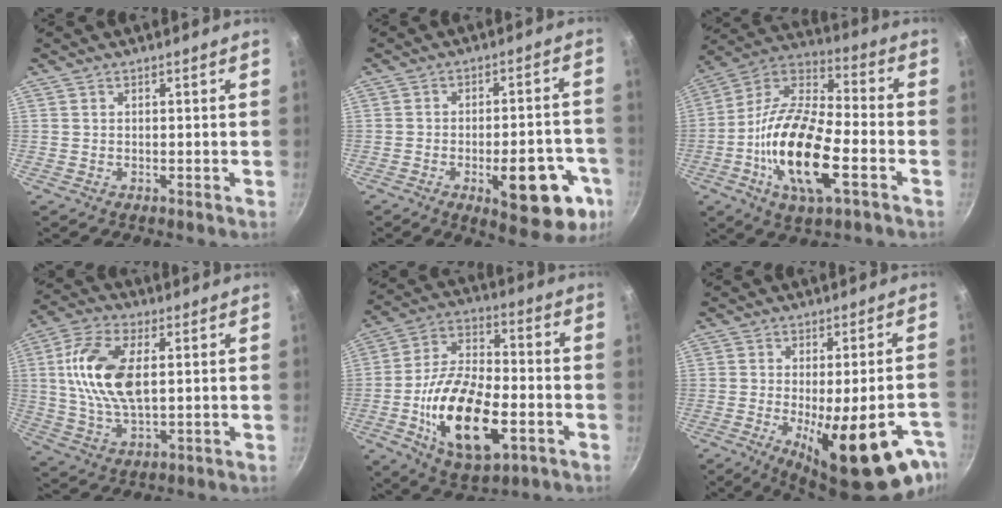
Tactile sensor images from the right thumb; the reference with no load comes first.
{"total": 16.3, "force": [-6.4, 6.7, 13.4], "torque": [-0.126, 0.026, -0.077]}
{"total": 20.9, "force": [-6.4, 8.4, 18.1], "torque": [-0.342, 0.029, -0.139]}
{"total": 14.1, "force": [2.4, 7.3, 11.8], "torque": [-0.226, 0.004, 0.040]}
{"total": 21.1, "force": [-5.9, 10.6, 17.3], "torque": [-0.302, 0.022, -0.101]}
{"total": 20.6, "force": [-8.7, 6.3, 17.6], "torque": [-0.208, 0.000, -0.109]}